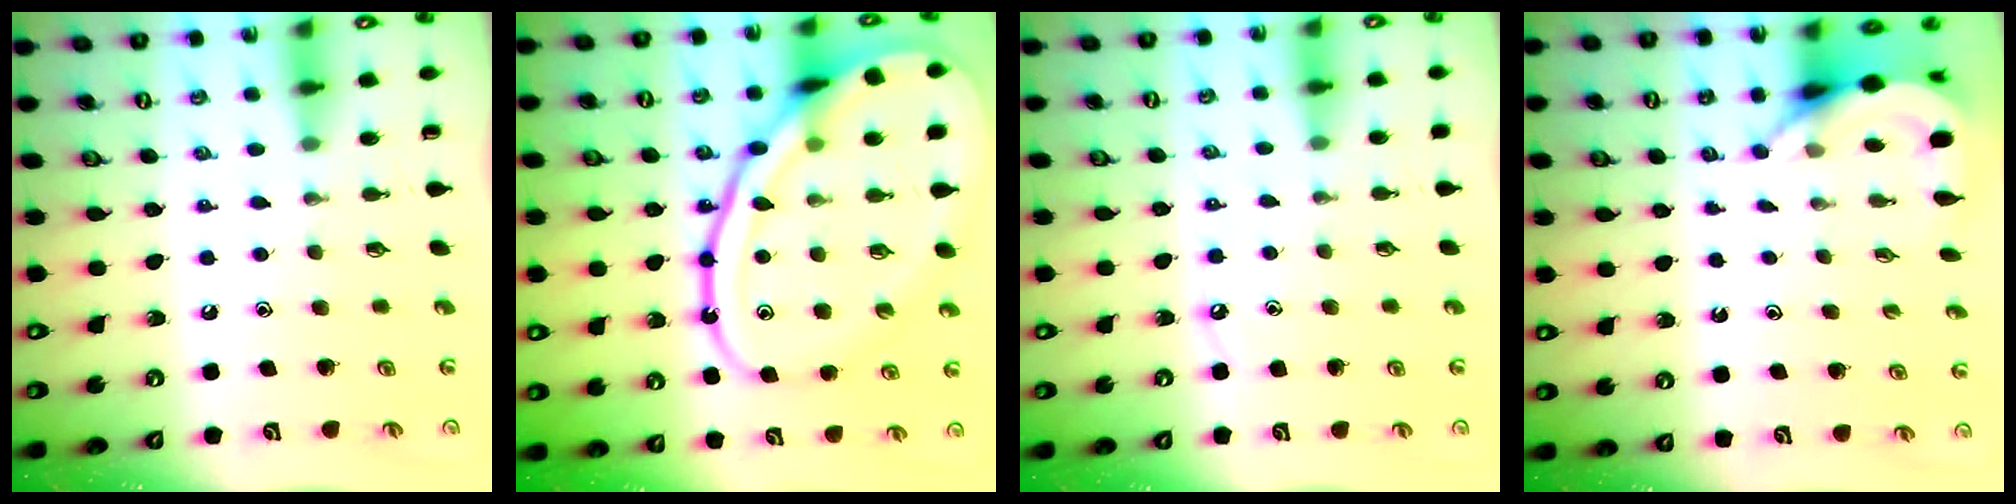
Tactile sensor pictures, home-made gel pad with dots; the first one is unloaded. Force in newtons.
{"total": 22.4, "press": 22.3, "slide": 1.9}
{"total": 3.9, "press": 3.9, "slide": 0.6}
{"total": 5.8, "press": 5.8, "slide": 0.5}